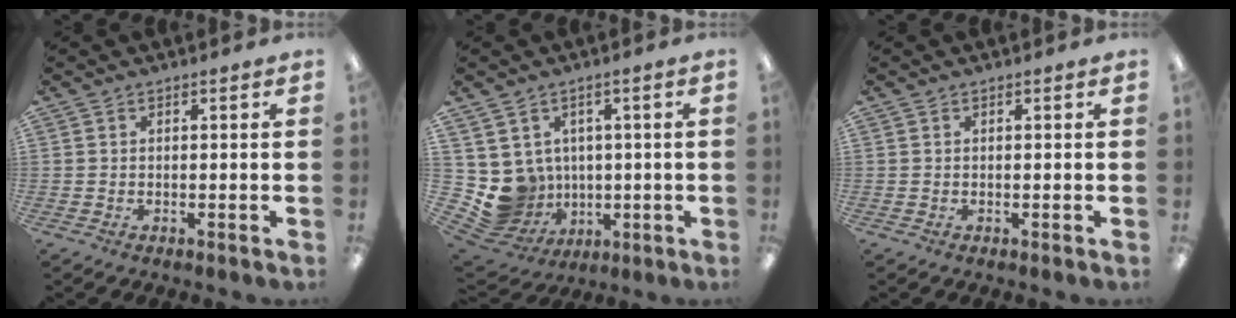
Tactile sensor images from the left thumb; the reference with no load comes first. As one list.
[{"total": 9.0, "force": [0.5, 8.8, 1.7], "torque": [-0.083, -0.015, 0.023]}, {"total": 0.0}]